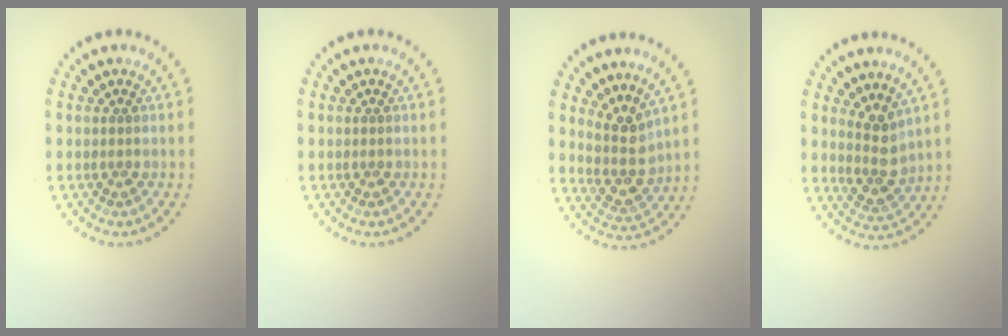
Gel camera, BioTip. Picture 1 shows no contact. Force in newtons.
{"total": 0.0}
{"total": 3.0, "press": 2.3, "slide": 1.9}
{"total": 2.6, "press": 2.0, "slide": 1.7}